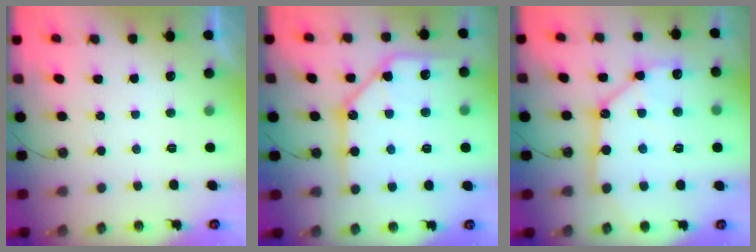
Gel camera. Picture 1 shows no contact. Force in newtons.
{"total": 15.8, "press": 15.7, "slide": 1.8}
{"total": 14.9, "press": 14.8, "slide": 1.8}